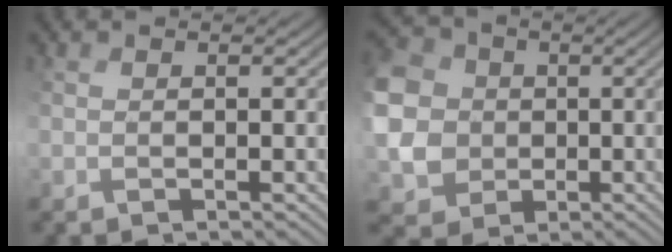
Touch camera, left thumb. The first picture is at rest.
{"total": 12.8, "force": [1.8, 11.7, 4.9], "torque": [-0.191, -0.006, 0.020]}